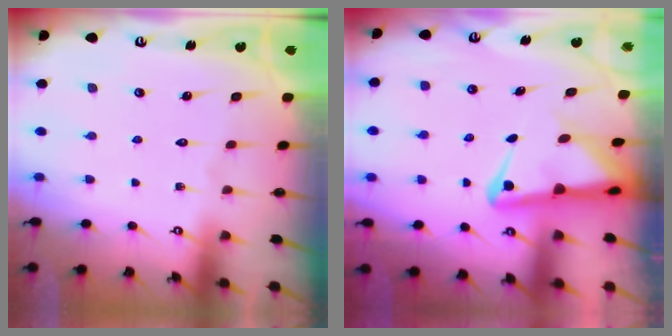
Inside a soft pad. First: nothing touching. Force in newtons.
{"total": 5.0, "press": 4.8, "slide": 1.3}